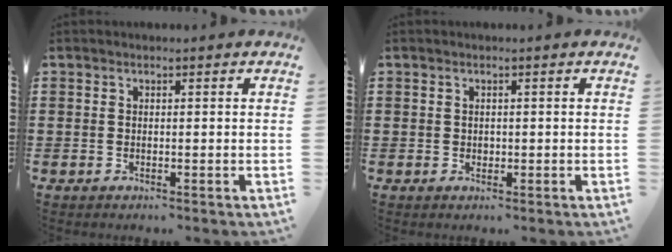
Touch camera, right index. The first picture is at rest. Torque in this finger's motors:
{"motor_torque": [0.52, -0.16, 0.01, 0.02]}